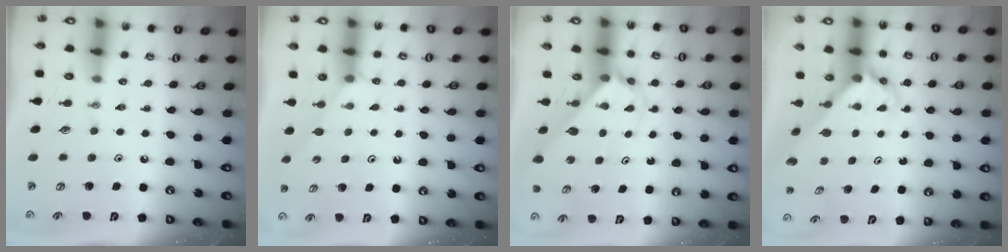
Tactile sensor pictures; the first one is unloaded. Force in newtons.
{"total": 2.6, "press": 2.5, "slide": 0.5}
{"total": 2.6, "press": 2.6, "slide": 0.2}
{"total": 3.8, "press": 3.8, "slide": 0.4}